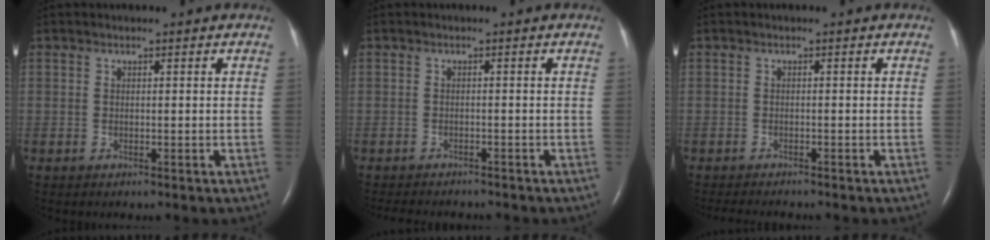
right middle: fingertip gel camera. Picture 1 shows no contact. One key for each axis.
{"total": 7.6, "fx": -6.8, "fy": 1.8, "fz": 2.8, "tx": -0.037, "ty": -0.004, "tz": -0.088}
{"total": 4.6, "fx": -4.2, "fy": 0.4, "fz": 1.9, "tx": -0.024, "ty": -0.009, "tz": -0.060}